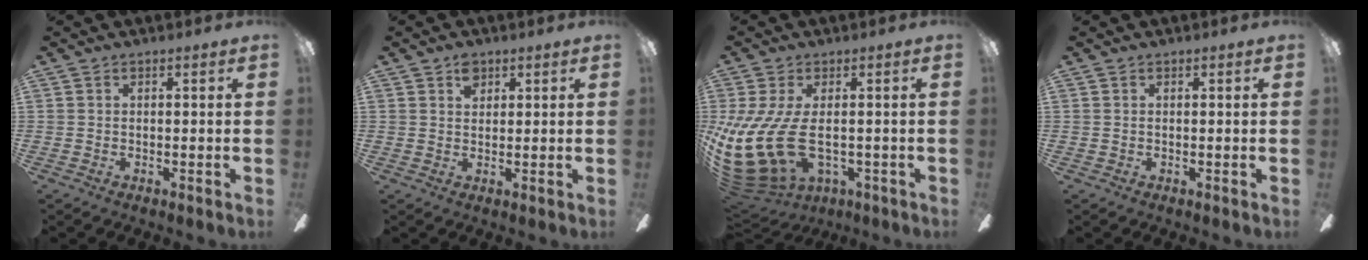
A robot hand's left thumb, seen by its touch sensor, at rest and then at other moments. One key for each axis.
{"total": 3.3, "fx": 2.1, "fy": 2.1, "fz": 1.4, "tx": -0.016, "ty": -0.003, "tz": 0.035}
{"total": 17.0, "fx": -1.1, "fy": 9.7, "fz": 13.9, "tx": -0.326, "ty": -0.019, "tz": -0.014}
{"total": 0.0}